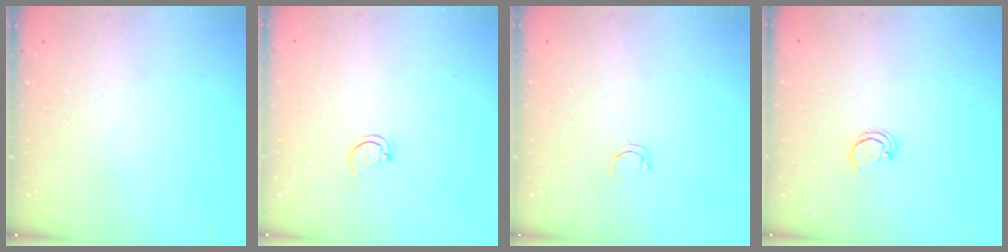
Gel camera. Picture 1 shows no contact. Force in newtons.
{"total": 2.7, "press": 2.7, "slide": 0.2}
{"total": 2.6, "press": 2.5, "slide": 0.4}
{"total": 2.2, "press": 2.2, "slide": 0.1}